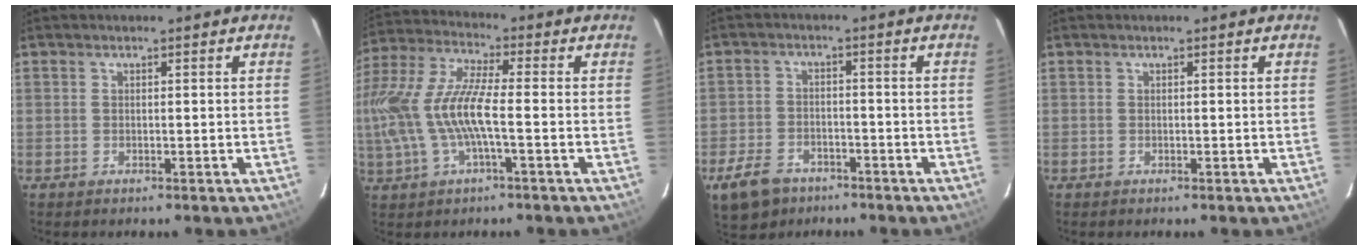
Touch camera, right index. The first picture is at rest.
{"total": 16.0, "force": [-2.1, 4.4, 15.3], "torque": [-0.312, 0.000, -0.041]}
{"total": 9.3, "force": [-6.0, 5.9, 4.0], "torque": [-0.113, 0.002, -0.097]}
{"total": 0.0}